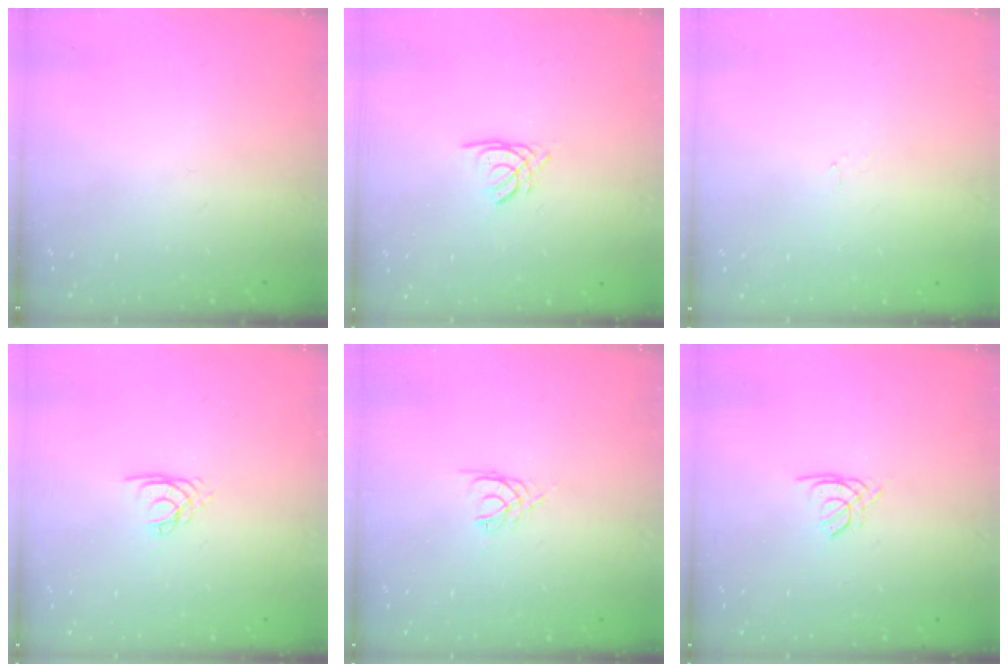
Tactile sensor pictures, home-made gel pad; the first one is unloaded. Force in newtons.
{"total": 2.2, "press": 2.2, "slide": 0.0}
{"total": 0.0}
{"total": 1.9, "press": 1.8, "slide": 0.3}
{"total": 3.6, "press": 3.6, "slide": 0.5}
{"total": 1.4, "press": 1.4, "slide": 0.4}